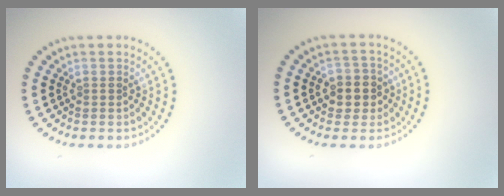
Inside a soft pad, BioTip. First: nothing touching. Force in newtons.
{"total": 2.8, "press": 2.7, "slide": 0.9}